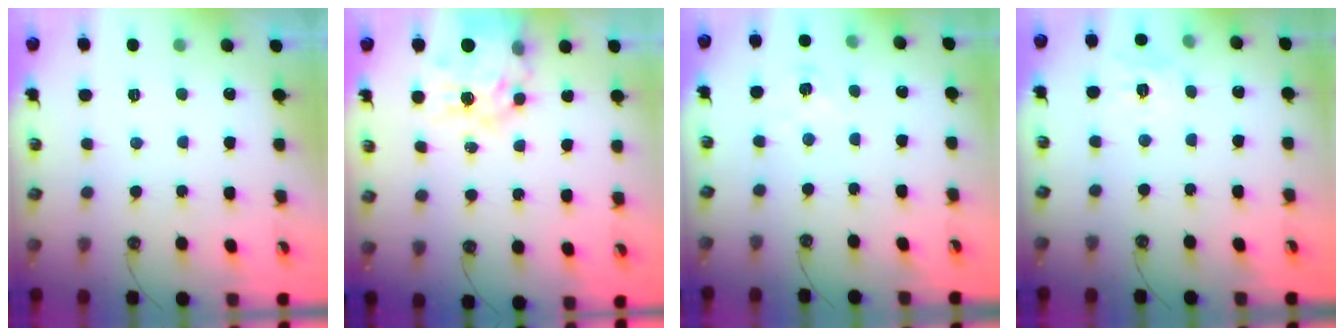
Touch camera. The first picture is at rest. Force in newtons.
{"total": 13.7, "press": 13.6, "slide": 1.4}
{"total": 6.4, "press": 6.4, "slide": 0.5}
{"total": 7.6, "press": 7.6, "slide": 0.4}